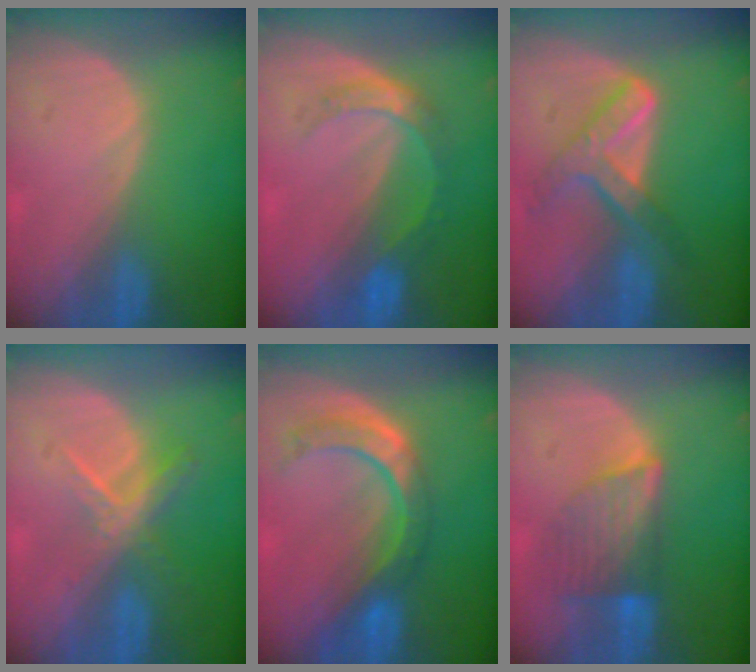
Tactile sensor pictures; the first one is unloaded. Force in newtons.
{"total": 5.3, "press": 4.8, "slide": 2.2}
{"total": 7.2, "press": 6.1, "slide": 3.8}
{"total": 5.7, "press": 5.0, "slide": 2.9}
{"total": 8.5, "press": 7.2, "slide": 4.5}
{"total": 6.9, "press": 6.5, "slide": 2.2}